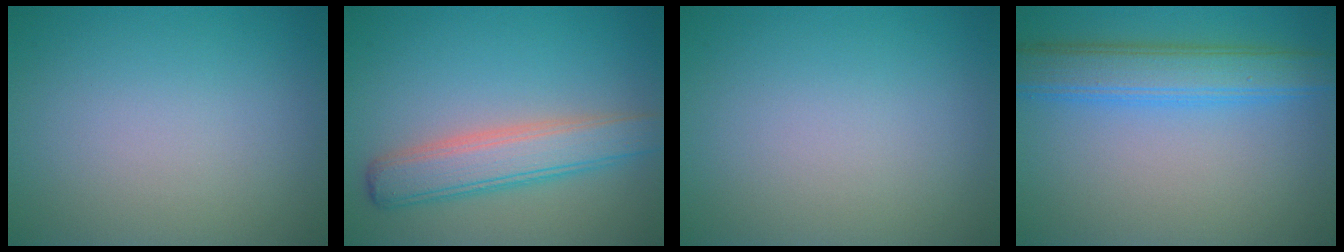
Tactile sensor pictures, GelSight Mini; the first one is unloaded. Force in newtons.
{"total": 4.8, "press": 4.8, "slide": 0.4}
{"total": 0.0}
{"total": 5.2, "press": 5.2, "slide": 0.1}